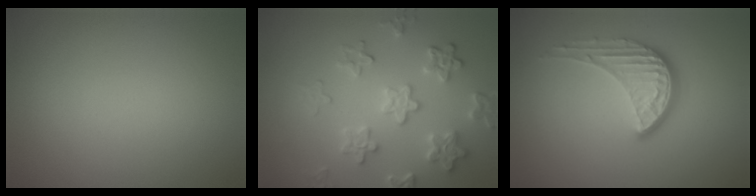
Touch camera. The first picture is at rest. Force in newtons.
{"total": 4.7, "press": 4.0, "slide": 2.5}
{"total": 4.0, "press": 2.9, "slide": 2.8}